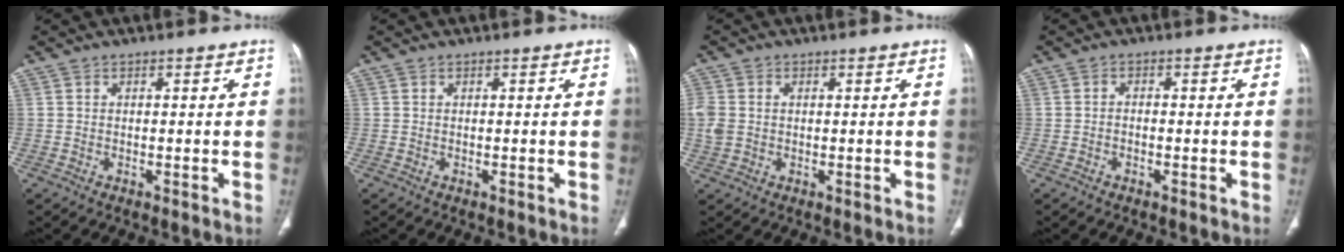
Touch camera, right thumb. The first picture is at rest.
{"total": 0.0}
{"total": 4.1, "force": [0.0, 3.2, 2.6], "torque": [-0.078, 0.004, 0.002]}
{"total": 0.9, "force": [-0.5, 0.6, 0.6], "torque": [-0.008, 0.004, -0.009]}